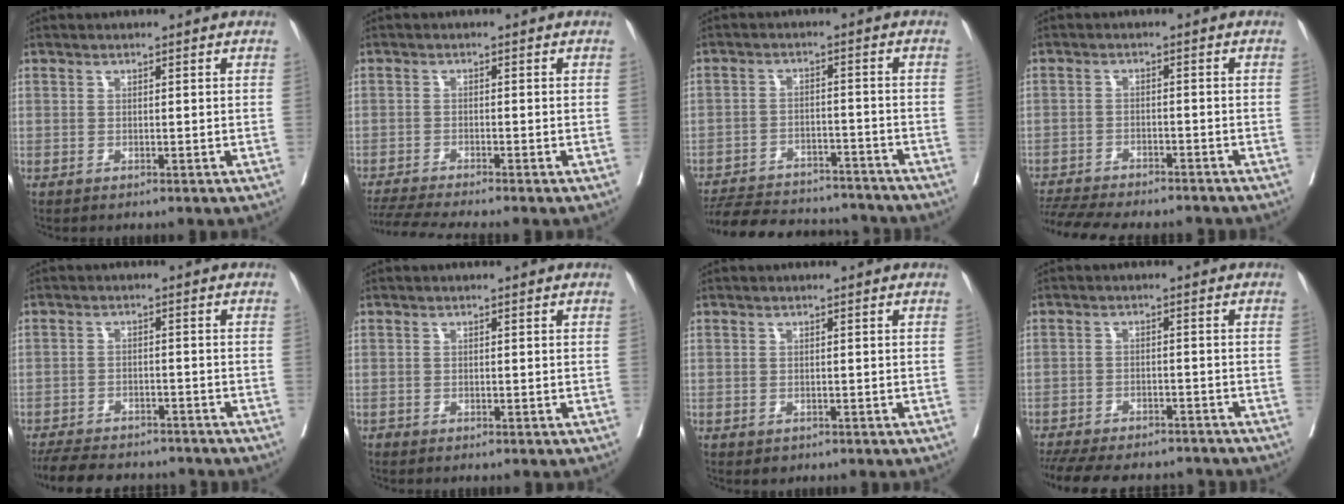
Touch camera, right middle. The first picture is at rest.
{"total": 6.6, "force": [-5.9, -1.2, 2.7], "torque": [-0.041, -0.018, -0.101]}
{"total": 18.9, "force": [-17.4, 4.6, 5.6], "torque": [-0.132, -0.005, -0.244]}
{"total": 14.4, "force": [-13.1, 2.7, 5.4], "torque": [-0.117, -0.010, -0.187]}
{"total": 13.2, "force": [-11.8, 3.6, 4.6], "torque": [-0.092, -0.003, -0.163]}
{"total": 0.0}
{"total": 1.1, "force": [-0.6, 0.8, 0.4], "torque": [-0.006, 0.001, -0.003]}
{"total": 17.0, "force": [-15.1, 4.8, 6.2], "torque": [-0.153, -0.013, -0.206]}